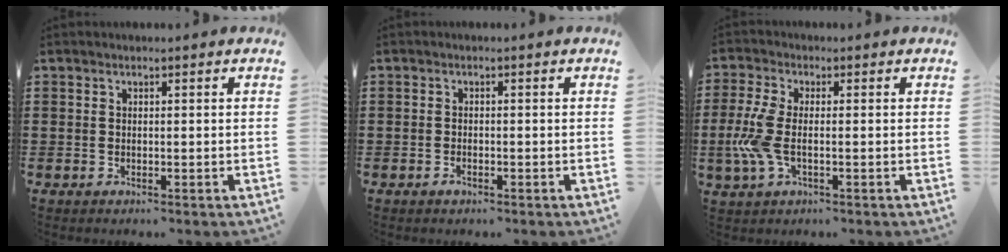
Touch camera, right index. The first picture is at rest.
{"total": 0.9, "force": [-0.7, 0.4, 0.4], "torque": [-0.008, -0.003, -0.013]}
{"total": 6.3, "force": [-1.2, 2.7, 5.6], "torque": [-0.146, -0.011, -0.032]}